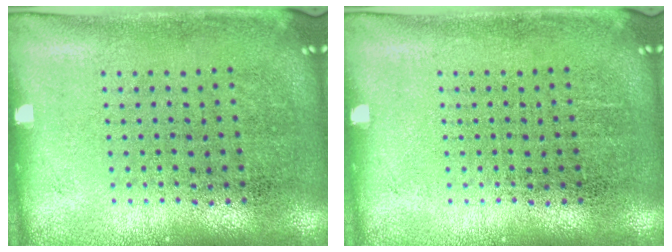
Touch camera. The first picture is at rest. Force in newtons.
{"total": 0.0}